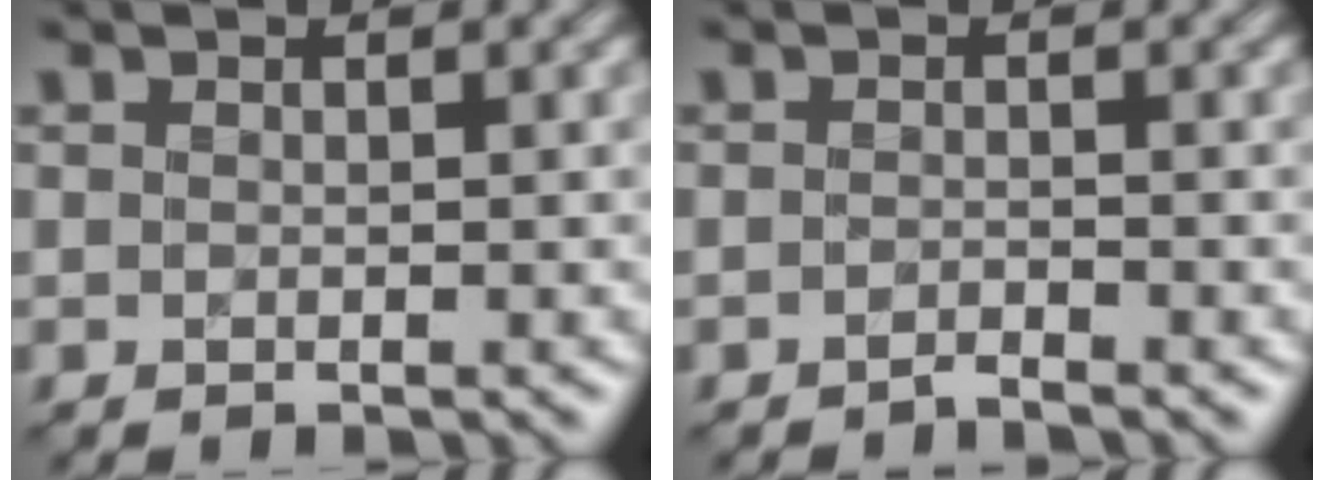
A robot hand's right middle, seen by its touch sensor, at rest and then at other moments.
{"total": 0.9, "force": [-0.9, -0.1, 0.2], "torque": [-0.002, 0.006, -0.019]}